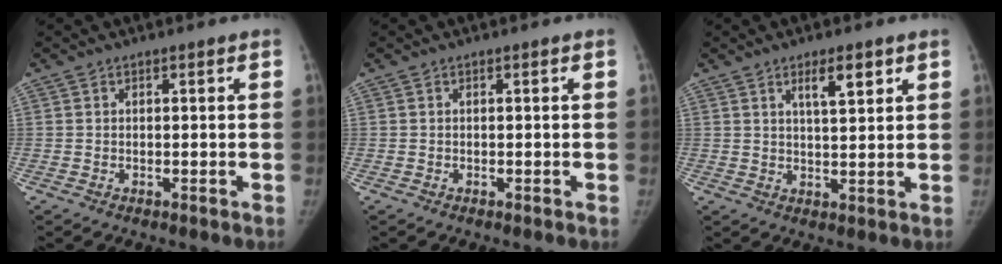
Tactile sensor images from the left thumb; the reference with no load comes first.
{"total": 0.0}
{"total": 5.4, "force": [3.0, 1.6, 4.2], "torque": [-0.058, -0.020, 0.050]}